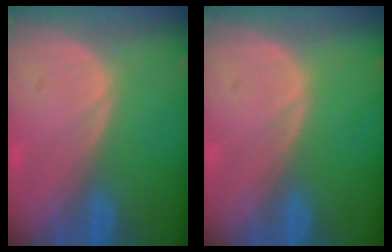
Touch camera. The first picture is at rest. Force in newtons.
{"total": 0.0}